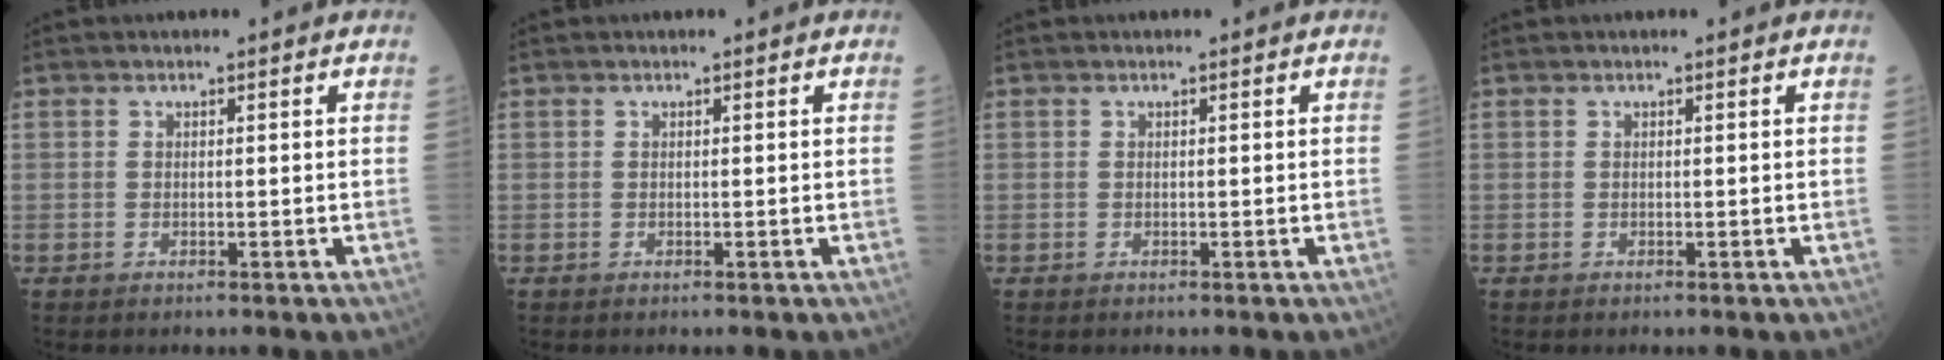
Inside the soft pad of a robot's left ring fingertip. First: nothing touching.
{"total": 0.0}
{"total": 0.0}
{"total": 0.0}